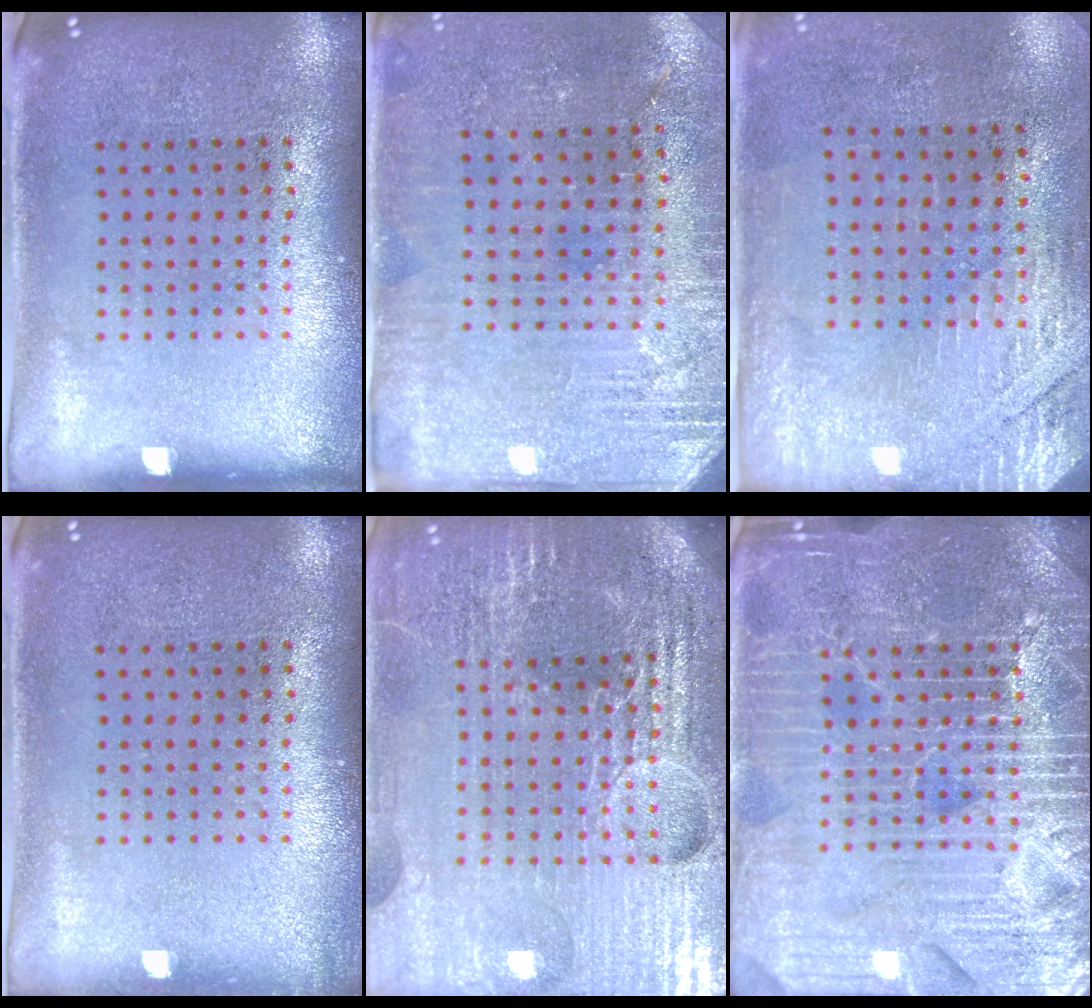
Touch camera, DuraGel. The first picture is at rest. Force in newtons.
{"total": 2.8, "press": 2.7, "slide": 0.6}
{"total": 2.7, "press": 2.3, "slide": 1.4}
{"total": 0.5, "press": 0.5, "slide": 0.1}
{"total": 6.1, "press": 5.4, "slide": 2.8}
{"total": 7.1, "press": 7.1, "slide": 0.8}